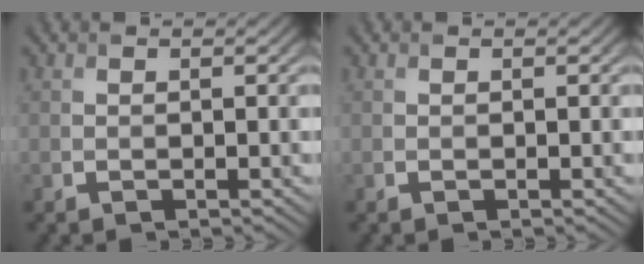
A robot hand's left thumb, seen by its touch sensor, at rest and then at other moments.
{"total": 0.0}